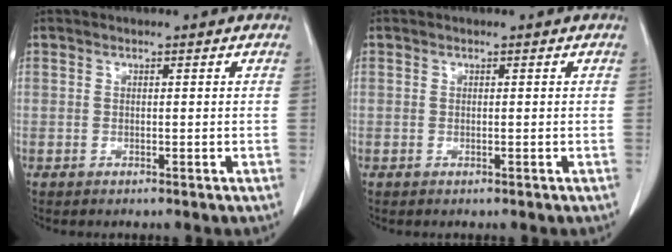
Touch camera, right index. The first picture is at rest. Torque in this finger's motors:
{"motor_torque": [0.00, 0.00, 0.00, 0.00]}